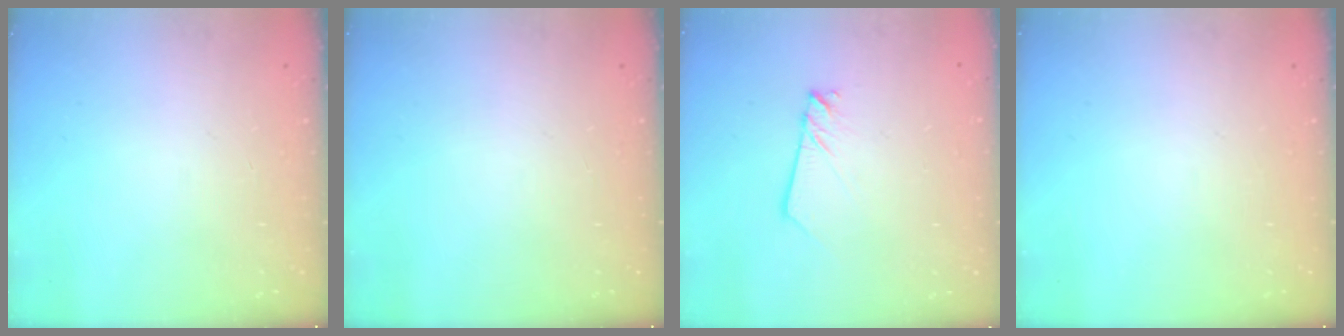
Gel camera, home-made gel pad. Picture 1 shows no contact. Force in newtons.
{"total": 0.0}
{"total": 2.2, "press": 2.2, "slide": 0.2}
{"total": 0.0}